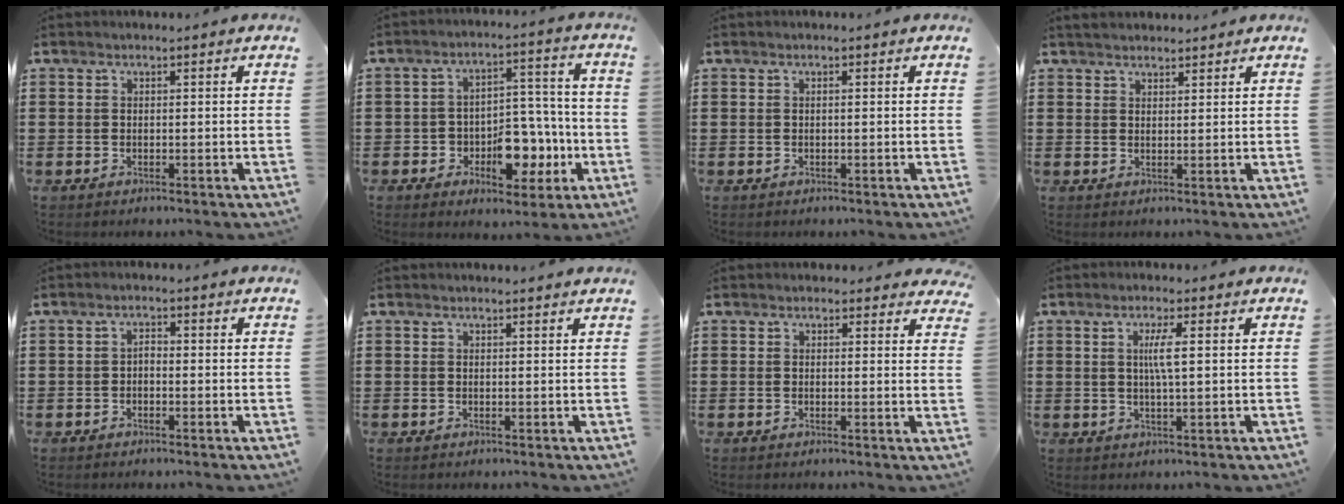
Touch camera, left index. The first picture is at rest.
{"total": 9.1, "force": [-3.4, 6.2, 5.8], "torque": [-0.072, 0.019, -0.057]}
{"total": 0.0}
{"total": 2.0, "force": [1.9, 0.5, 0.0], "torque": [-0.005, 0.004, 0.038]}
{"total": 1.2, "force": [-0.8, 0.5, 0.8], "torque": [-0.020, 0.002, -0.016]}
{"total": 0.5, "force": [0.5, 0.0, 0.0], "torque": [-0.001, -0.001, 0.011]}
{"total": 1.5, "force": [1.3, 0.7, 0.2], "torque": [0.001, 0.003, 0.024]}
{"total": 3.5, "force": [0.7, 0.2, 3.4], "torque": [-0.068, -0.001, 0.008]}